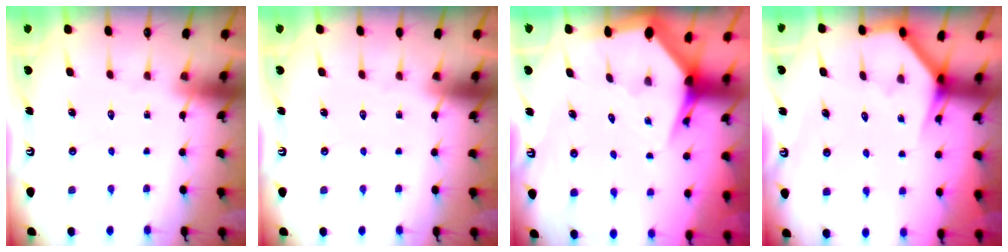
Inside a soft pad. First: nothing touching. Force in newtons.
{"total": 0.0}
{"total": 3.9, "press": 3.9, "slide": 0.5}
{"total": 3.7, "press": 3.7, "slide": 0.3}